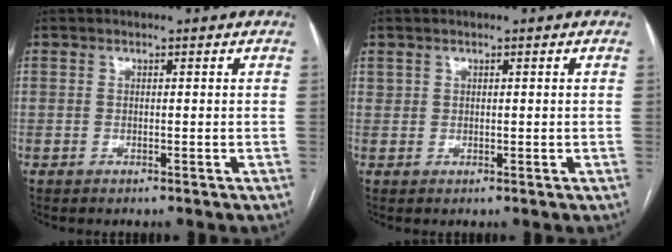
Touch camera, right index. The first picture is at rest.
{"total": 0.8, "force": [0.6, 0.5, 0.2], "torque": [0.003, 0.000, 0.011]}